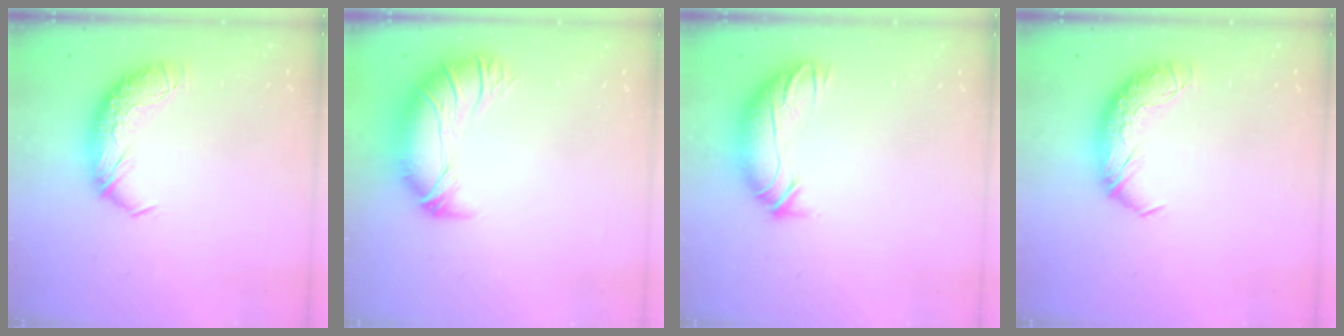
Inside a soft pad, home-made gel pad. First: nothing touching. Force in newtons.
{"total": 2.6, "press": 0.1, "slide": 2.6}
{"total": 3.6, "press": 2.6, "slide": 2.5}
{"total": 0.0}